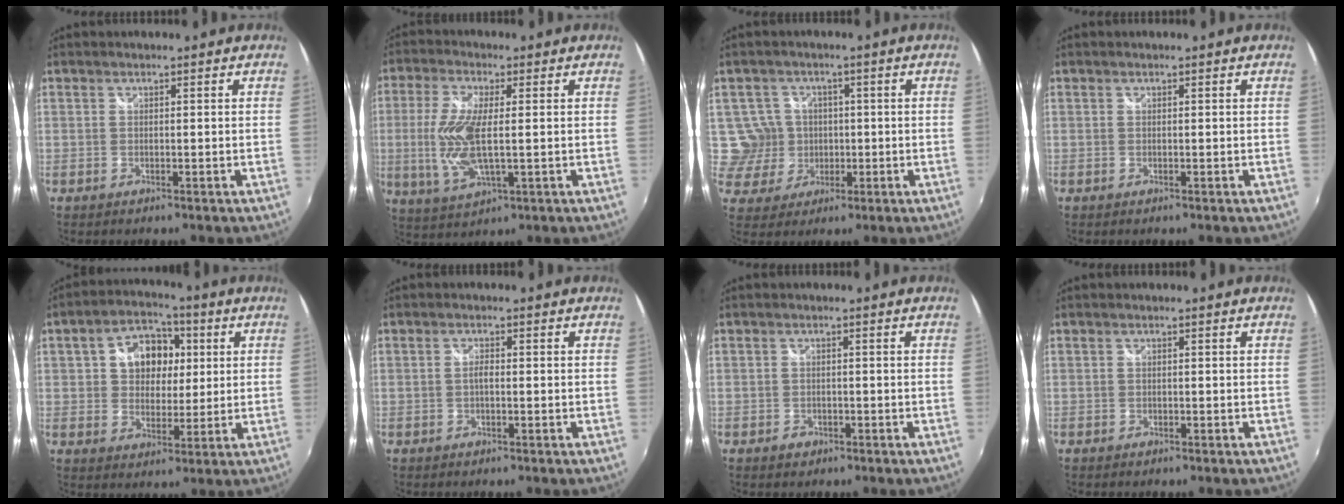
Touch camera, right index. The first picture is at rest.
{"total": 11.0, "force": [-0.3, 3.5, 10.4], "torque": [-0.220, -0.008, -0.002]}
{"total": 6.9, "force": [0.1, 6.9, 0.7], "torque": [-0.032, 0.018, 0.010]}
{"total": 0.0}
{"total": 11.1, "force": [2.5, 8.5, 6.6], "torque": [-0.132, 0.031, 0.045]}
{"total": 1.3, "force": [-0.4, 0.5, 1.1], "torque": [-0.022, 0.003, -0.009]}
{"total": 1.9, "force": [-1.0, 1.6, 0.3], "torque": [-0.007, 0.004, -0.014]}
{"total": 0.7, "force": [-0.6, 0.5, 0.1], "torque": [-0.003, -0.003, -0.010]}